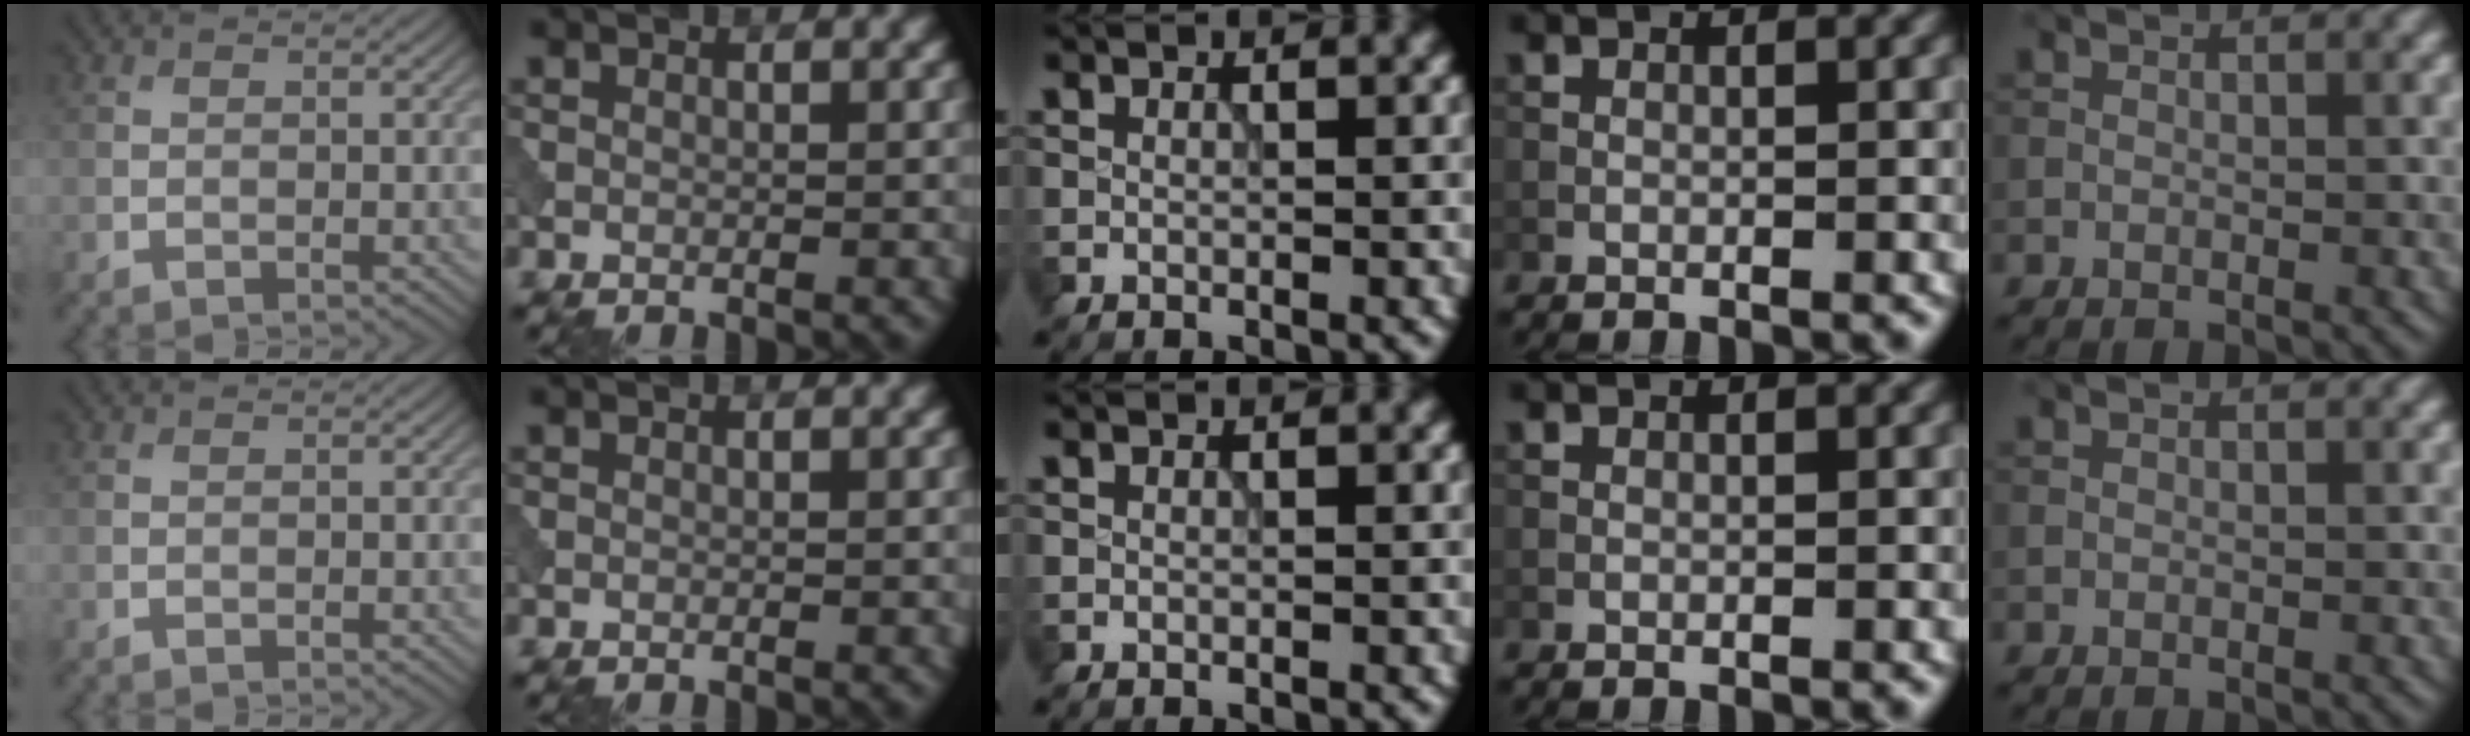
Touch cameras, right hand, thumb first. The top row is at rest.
{}